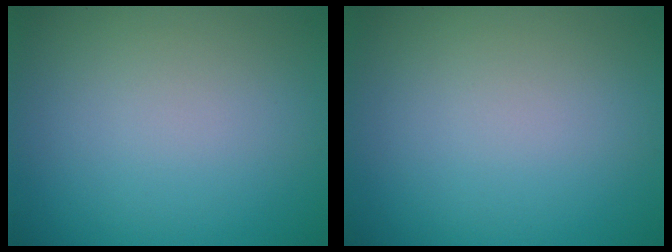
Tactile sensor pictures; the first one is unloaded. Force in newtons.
{"total": 0.0}